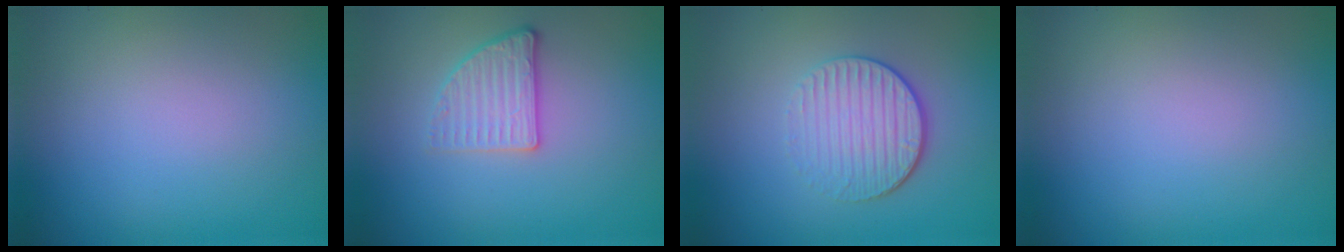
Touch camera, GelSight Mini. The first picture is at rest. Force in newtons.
{"total": 2.6, "press": 2.4, "slide": 1.2}
{"total": 3.8, "press": 2.9, "slide": 2.5}
{"total": 0.0}